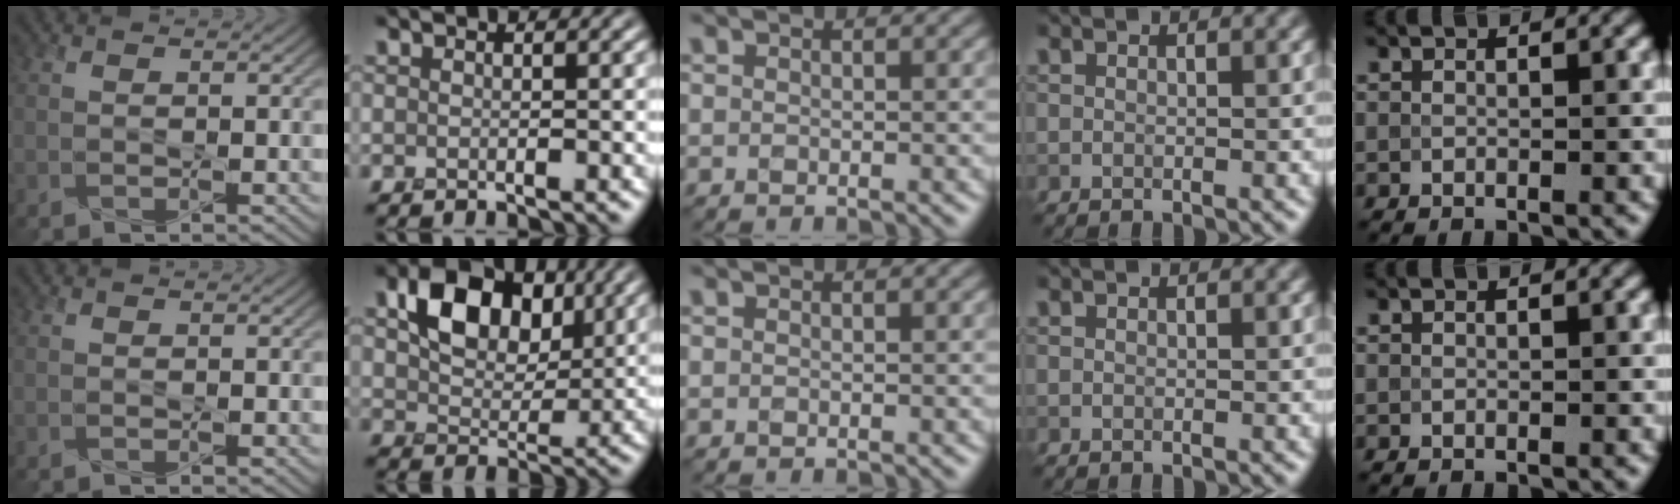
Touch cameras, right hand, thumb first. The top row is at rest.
{"index": {"total": 7.1, "force": [2.5, 4.9, 4.6], "torque": [-0.088, -0.008, 0.036]}}